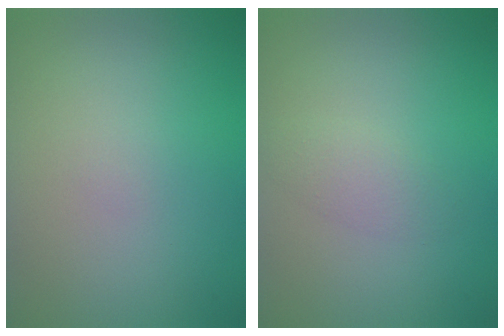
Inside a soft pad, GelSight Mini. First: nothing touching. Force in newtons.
{"total": 1.5, "press": 1.5, "slide": 0.0}